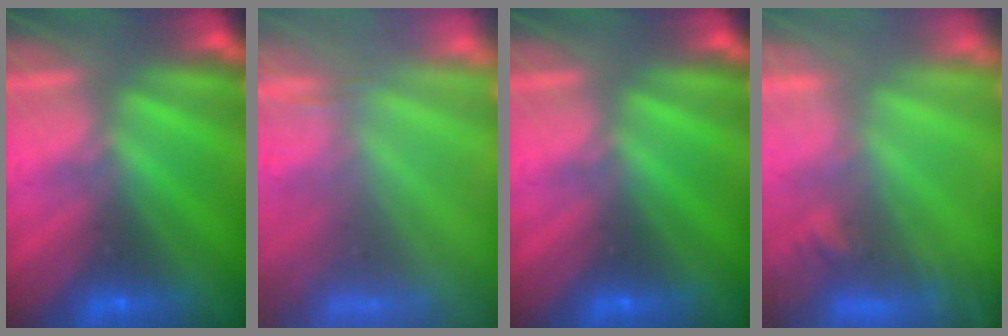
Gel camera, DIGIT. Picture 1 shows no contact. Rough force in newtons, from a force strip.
{"total": 8.0}
{"total": 0.0}
{"total": 7.3}